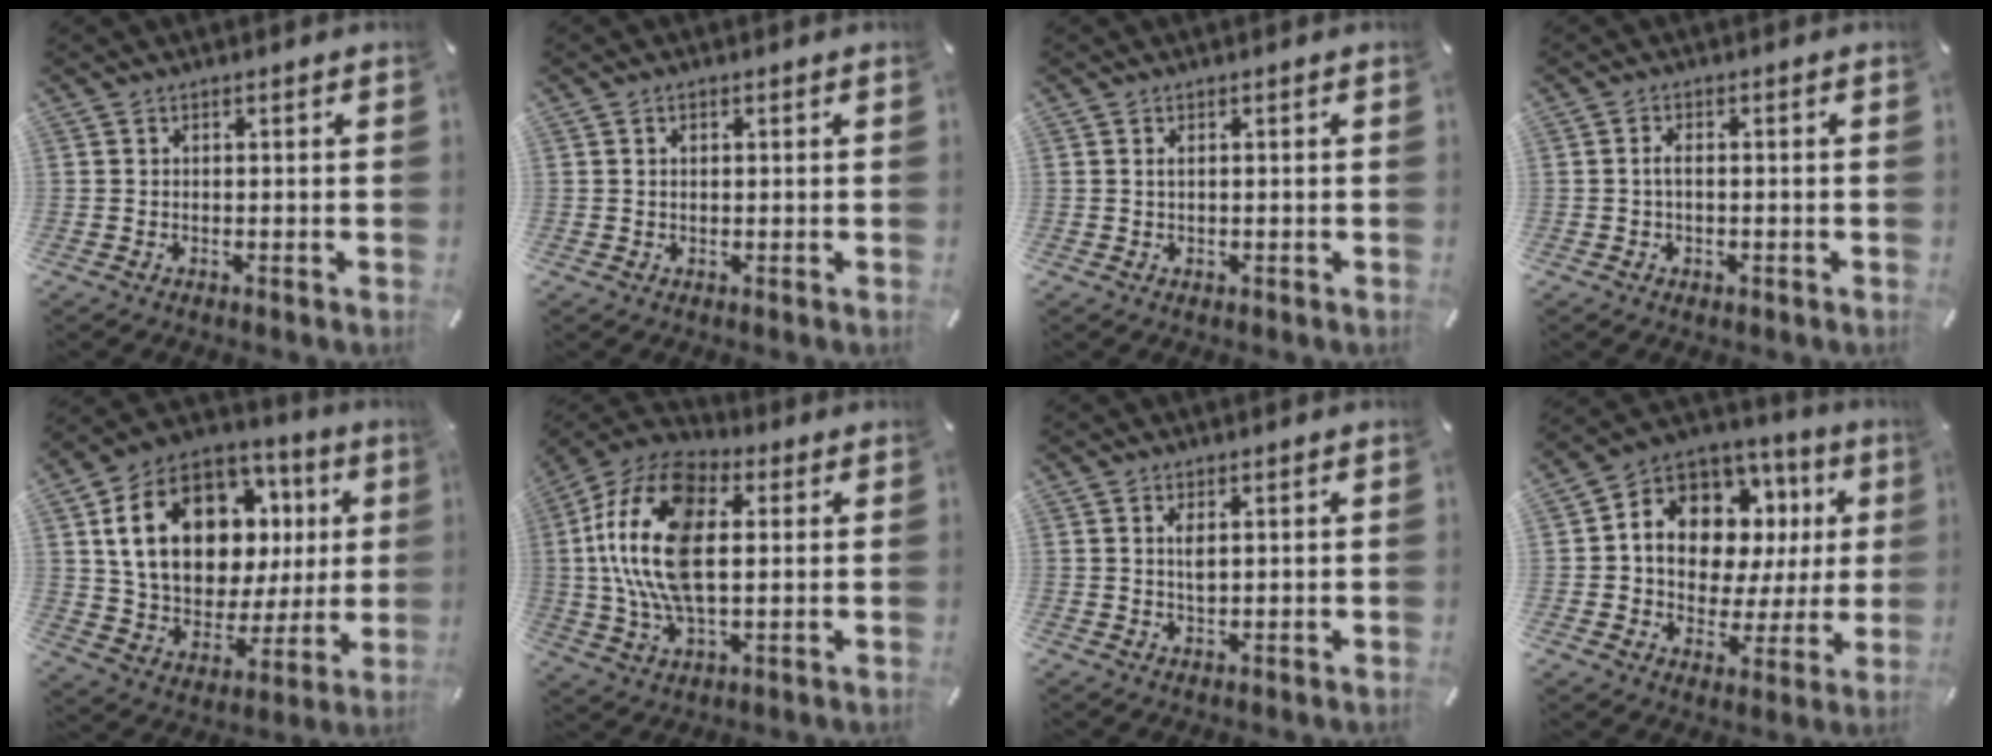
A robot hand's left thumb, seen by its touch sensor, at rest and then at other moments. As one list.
[{"total": 1.3, "force": [0.4, 0.7, 1.0], "torque": [-0.021, 0.004, 0.007]}, {"total": 1.0, "force": [0.2, 0.3, 0.9], "torque": [-0.017, 0.000, 0.003]}, {"total": 2.6, "force": [-0.4, 1.4, 2.1], "torque": [-0.040, 0.005, -0.007]}, {"total": 21.0, "force": [7.0, 14.9, 12.9], "torque": [-0.230, -0.025, 0.128]}, {"total": 19.9, "force": [2.8, 11.4, 16.1], "torque": [-0.362, 0.005, 0.046]}, {"total": 2.6, "force": [0.8, 0.9, 2.3], "torque": [-0.048, -0.003, 0.008]}, {"total": 13.1, "force": [4.2, 10.2, 7.0], "torque": [-0.126, -0.033, 0.084]}]